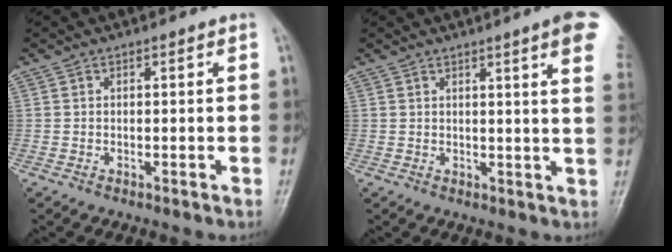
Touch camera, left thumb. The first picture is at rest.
{"total": 8.8, "force": [4.8, 0.3, 7.4], "torque": [-0.082, -0.013, 0.047]}